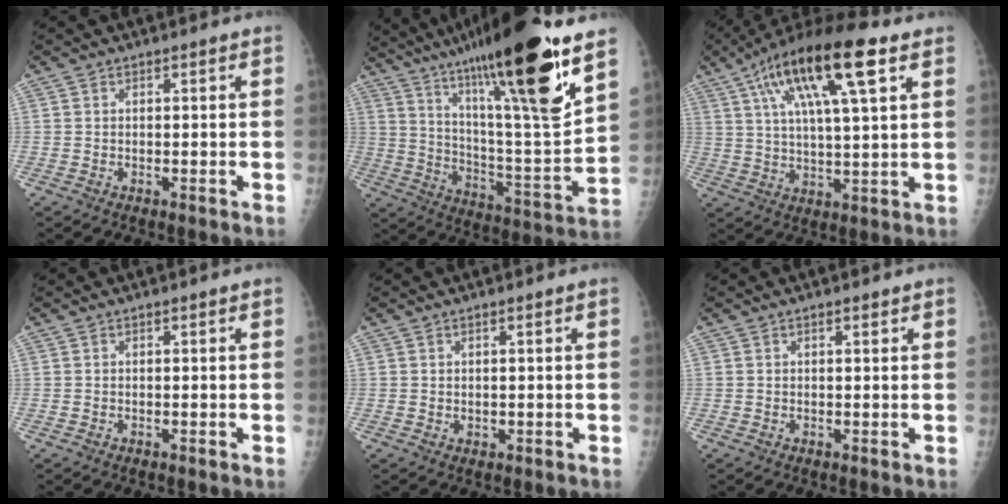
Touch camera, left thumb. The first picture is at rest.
{"total": 28.3, "force": [17.3, 3.8, 22.0], "torque": [-0.350, -0.063, 0.295]}
{"total": 19.0, "force": [8.8, 4.9, 16.1], "torque": [-0.282, -0.001, 0.149]}
{"total": 0.0}
{"total": 0.8, "force": [0.2, 0.6, 0.4], "torque": [-0.005, -0.004, 0.008]}
{"total": 0.6, "force": [0.4, 0.3, 0.3], "torque": [-0.004, -0.003, 0.006]}